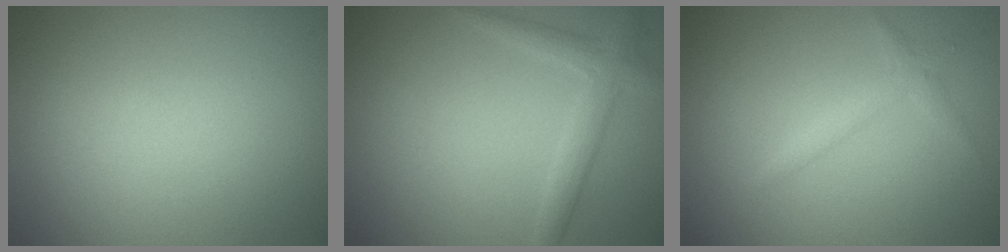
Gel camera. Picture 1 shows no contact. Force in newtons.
{"total": 2.3, "press": 2.3, "slide": 0.1}
{"total": 1.3, "press": 1.3, "slide": 0.1}